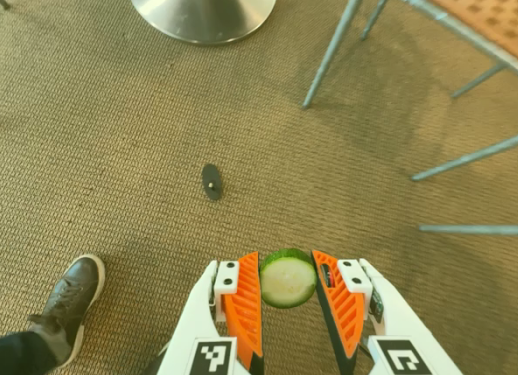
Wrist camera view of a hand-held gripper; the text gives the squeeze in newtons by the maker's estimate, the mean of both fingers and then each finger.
{"total": 8.4, "left": 8.5, "right": 8.2}